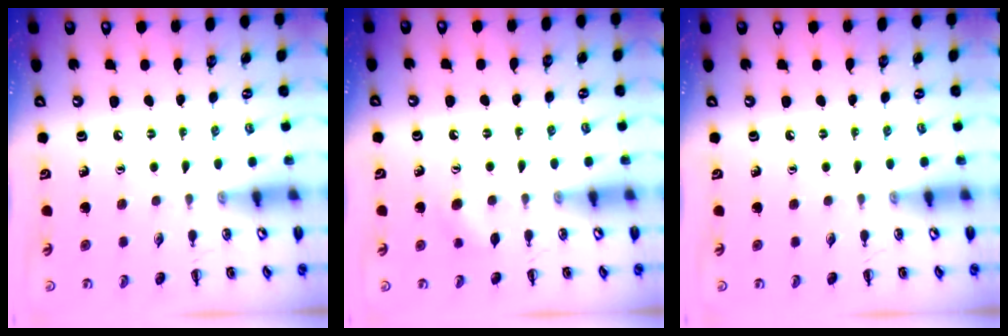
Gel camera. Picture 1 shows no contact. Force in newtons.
{"total": 4.9, "press": 4.8, "slide": 1.0}
{"total": 0.0}